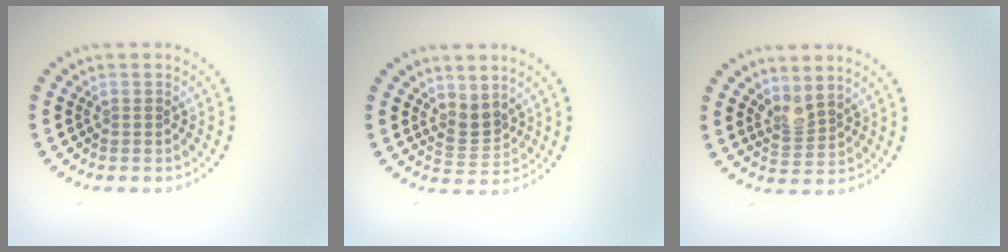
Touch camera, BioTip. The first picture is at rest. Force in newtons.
{"total": 2.4, "press": 1.7, "slide": 1.6}
{"total": 2.0, "press": 1.5, "slide": 1.4}